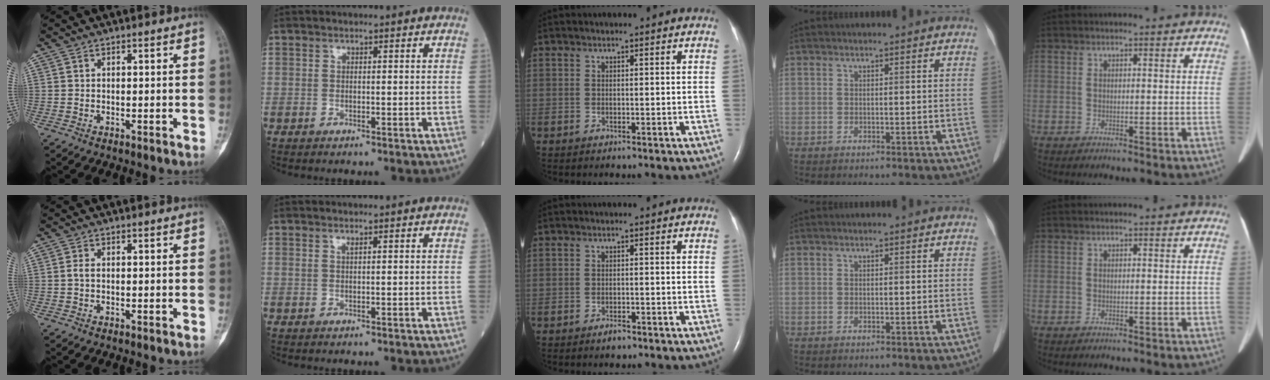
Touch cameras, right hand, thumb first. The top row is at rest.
{"thumb": {"total": 1.1, "force": [-0.1, 0.6, 0.9], "torque": [-0.019, 0.001, -0.002]}, "index": {"total": 0.5, "force": [0.3, 0.0, 0.4], "torque": [-0.011, -0.002, 0.007]}, "middle": {"total": 1.4, "force": [-1.1, 0.5, 0.7], "torque": [-0.016, -0.001, -0.015]}}